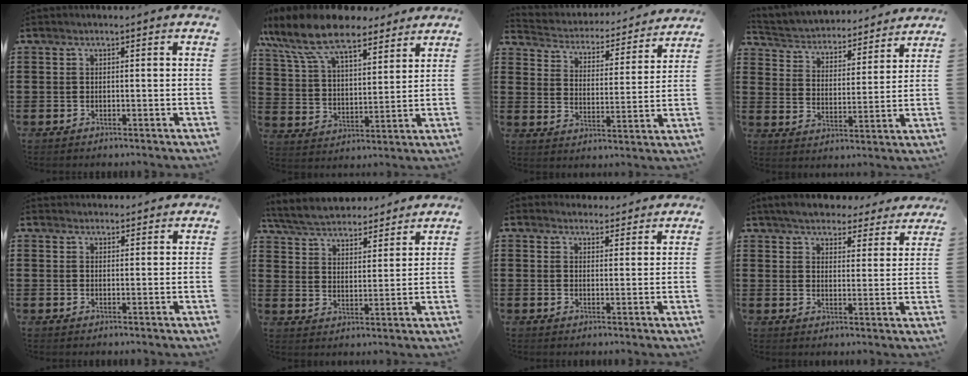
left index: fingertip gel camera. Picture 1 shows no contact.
{"total": 11.6, "force": [9.5, 3.6, 5.6], "torque": [-0.147, -0.032, 0.171]}
{"total": 3.2, "force": [3.2, 0.5, 0.0], "torque": [-0.023, -0.029, 0.046]}
{"total": 3.5, "force": [3.5, 0.6, 0.0], "torque": [-0.024, -0.031, 0.052]}
{"total": 2.6, "force": [2.6, 0.5, -0.3], "torque": [-0.002, -0.004, 0.050]}
{"total": 5.5, "force": [5.4, 0.8, 1.1], "torque": [-0.049, -0.030, 0.093]}
{"total": 3.1, "force": [2.9, 0.9, 0.0], "torque": [-0.008, -0.004, 0.056]}
{"total": 5.2, "force": [5.0, 0.9, 1.0], "torque": [-0.043, -0.020, 0.090]}